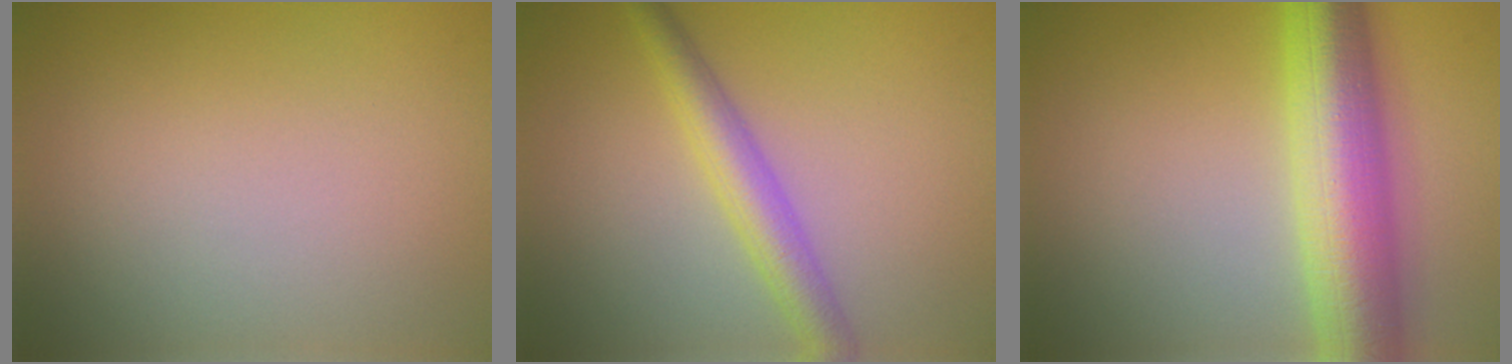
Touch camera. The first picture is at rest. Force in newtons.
{"total": 3.8, "press": 3.8, "slide": 0.1}
{"total": 9.8, "press": 9.8, "slide": 0.0}